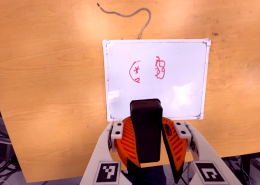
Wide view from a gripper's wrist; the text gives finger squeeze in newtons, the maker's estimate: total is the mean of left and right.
{"total": 10.1, "left": 9.8, "right": 10.4}